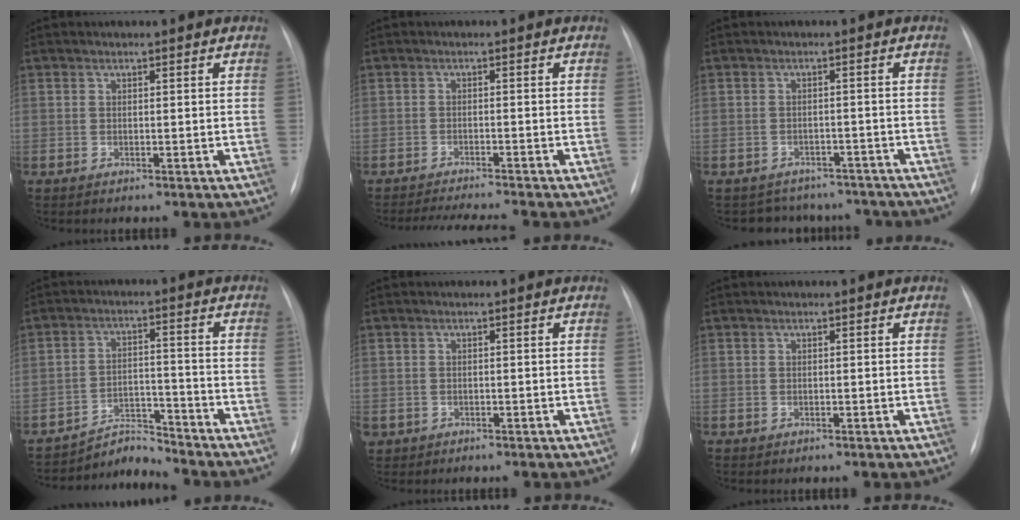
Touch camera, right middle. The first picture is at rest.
{"total": 6.6, "force": [-6.0, -0.7, 2.6], "torque": [-0.036, -0.012, -0.095]}
{"total": 8.2, "force": [-7.2, 3.8, 0.3], "torque": [0.001, 0.021, -0.080]}
{"total": 5.1, "force": [-5.0, 0.1, -1.2], "torque": [0.019, 0.014, -0.079]}
{"total": 1.4, "force": [-0.4, 1.3, 0.4], "torque": [-0.005, 0.004, 0.003]}
{"total": 0.0}